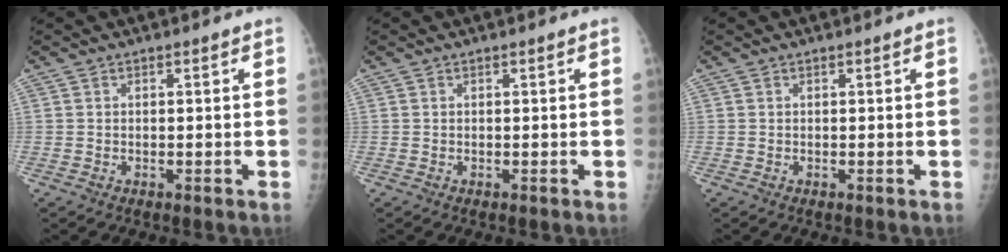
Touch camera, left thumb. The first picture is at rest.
{"total": 0.0}
{"total": 0.0}